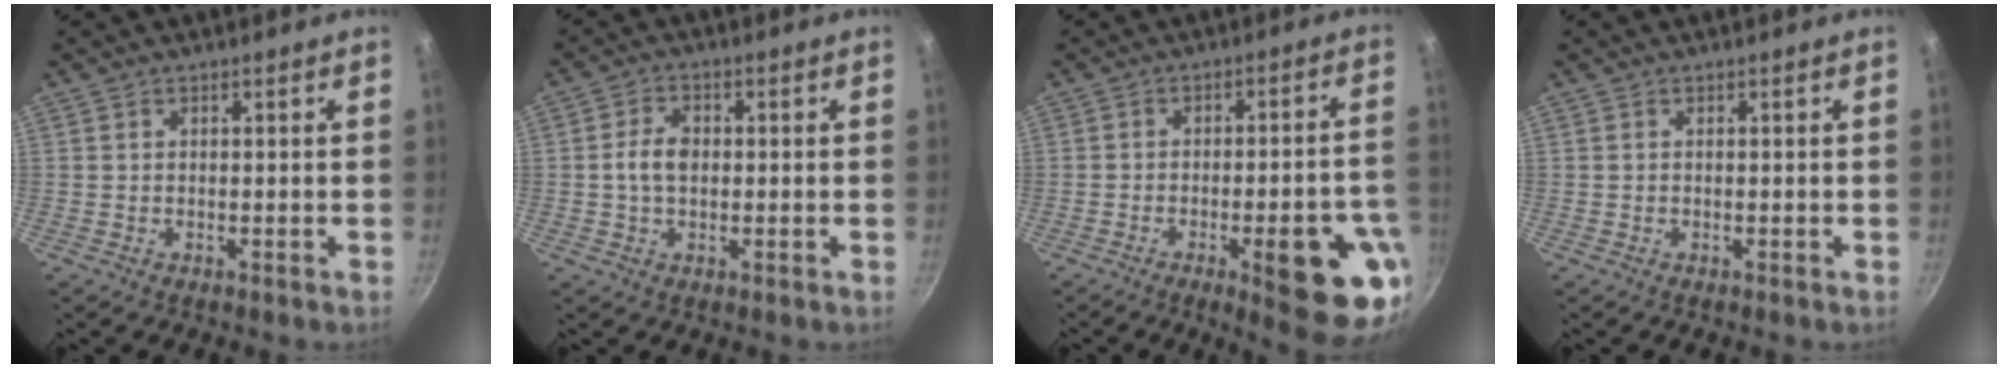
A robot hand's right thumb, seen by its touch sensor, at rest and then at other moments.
{"total": 4.9, "force": [0.0, 3.3, 3.6], "torque": [-0.061, 0.013, -0.005]}
{"total": 16.5, "force": [-6.3, 4.5, 14.5], "torque": [-0.151, 0.026, -0.076]}
{"total": 0.0}